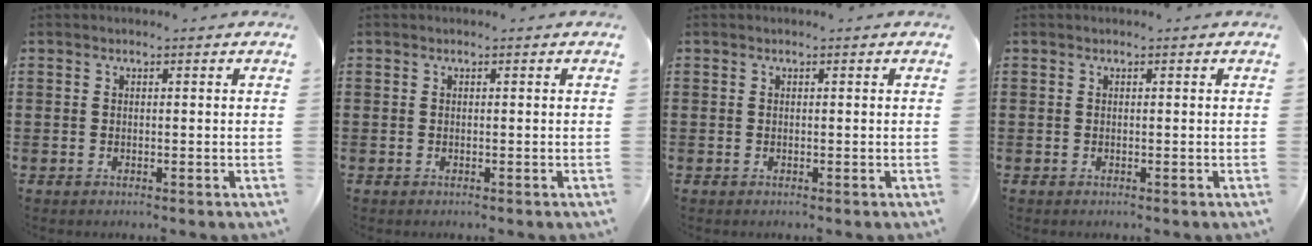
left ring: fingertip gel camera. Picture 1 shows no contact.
{"total": 0.0}
{"total": 0.0}
{"total": 0.0}